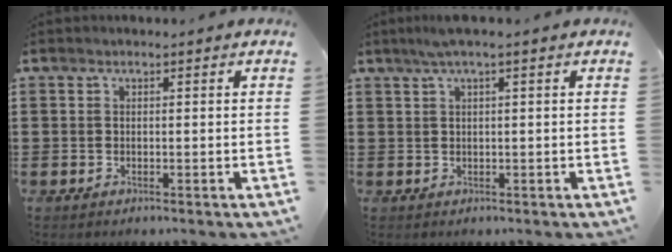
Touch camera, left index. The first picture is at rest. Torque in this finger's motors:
{"motor_torque": [0.96, -1.18, 0.54, 0.05]}